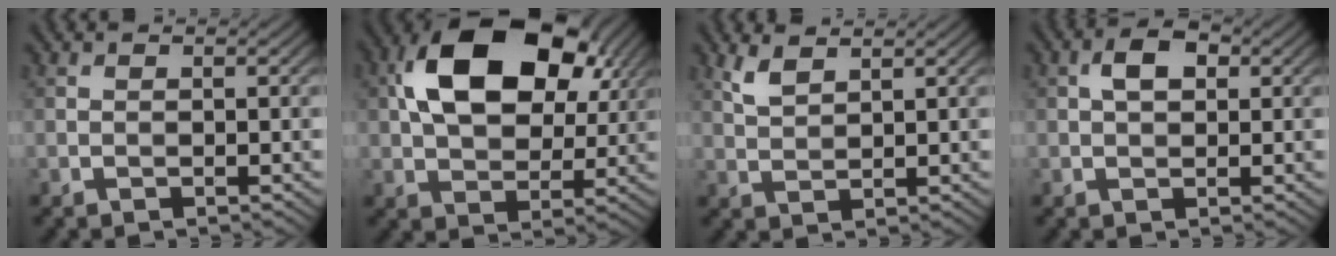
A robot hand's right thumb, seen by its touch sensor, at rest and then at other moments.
{"total": 16.6, "force": [5.5, 10.4, 11.7], "torque": [-0.220, 0.015, 0.097]}
{"total": 2.9, "force": [2.1, 0.9, 1.8], "torque": [-0.050, 0.003, 0.049]}
{"total": 3.6, "force": [1.0, 2.2, 2.7], "torque": [-0.050, 0.009, 0.014]}